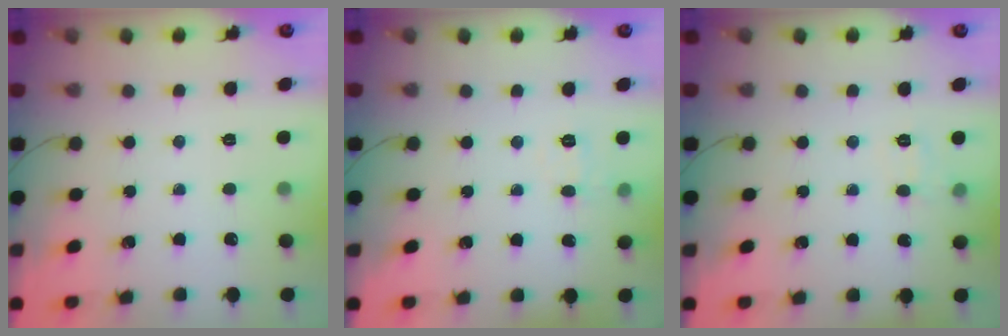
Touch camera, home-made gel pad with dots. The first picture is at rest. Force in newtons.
{"total": 4.9, "press": 4.7, "slide": 1.4}
{"total": 6.2, "press": 6.0, "slide": 1.5}